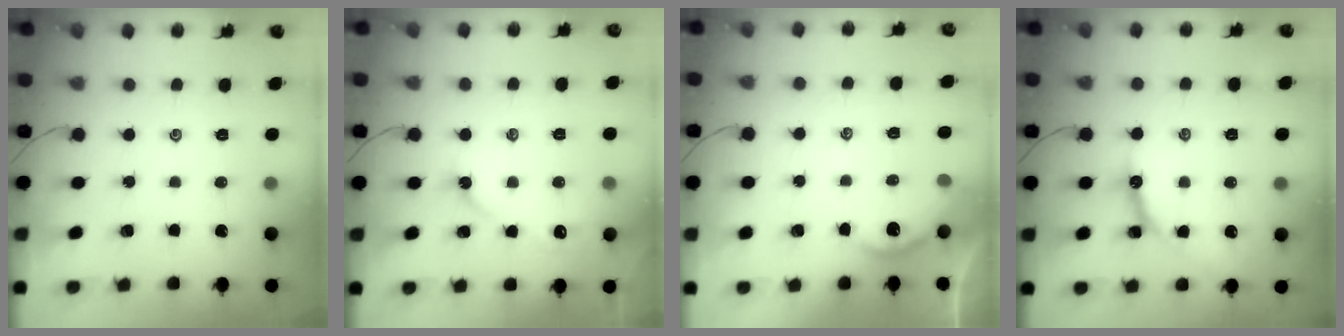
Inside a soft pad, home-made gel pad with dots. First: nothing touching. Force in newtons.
{"total": 3.8, "press": 3.7, "slide": 0.5}
{"total": 3.2, "press": 3.1, "slide": 0.4}
{"total": 10.2, "press": 10.1, "slide": 0.8}